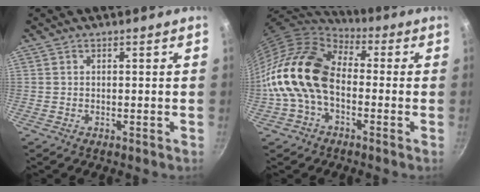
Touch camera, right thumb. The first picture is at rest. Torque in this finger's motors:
{"motor_torque": [2.36, 2.64, 2.10, -0.67, 0.69]}